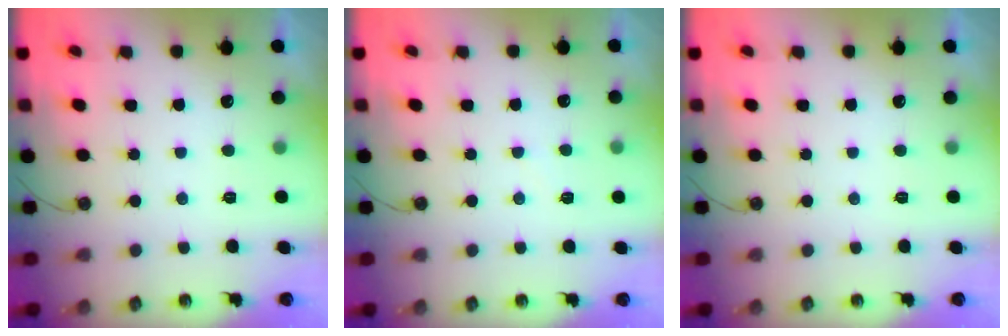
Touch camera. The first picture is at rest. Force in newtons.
{"total": 2.5, "press": 2.5, "slide": 0.3}
{"total": 0.0}